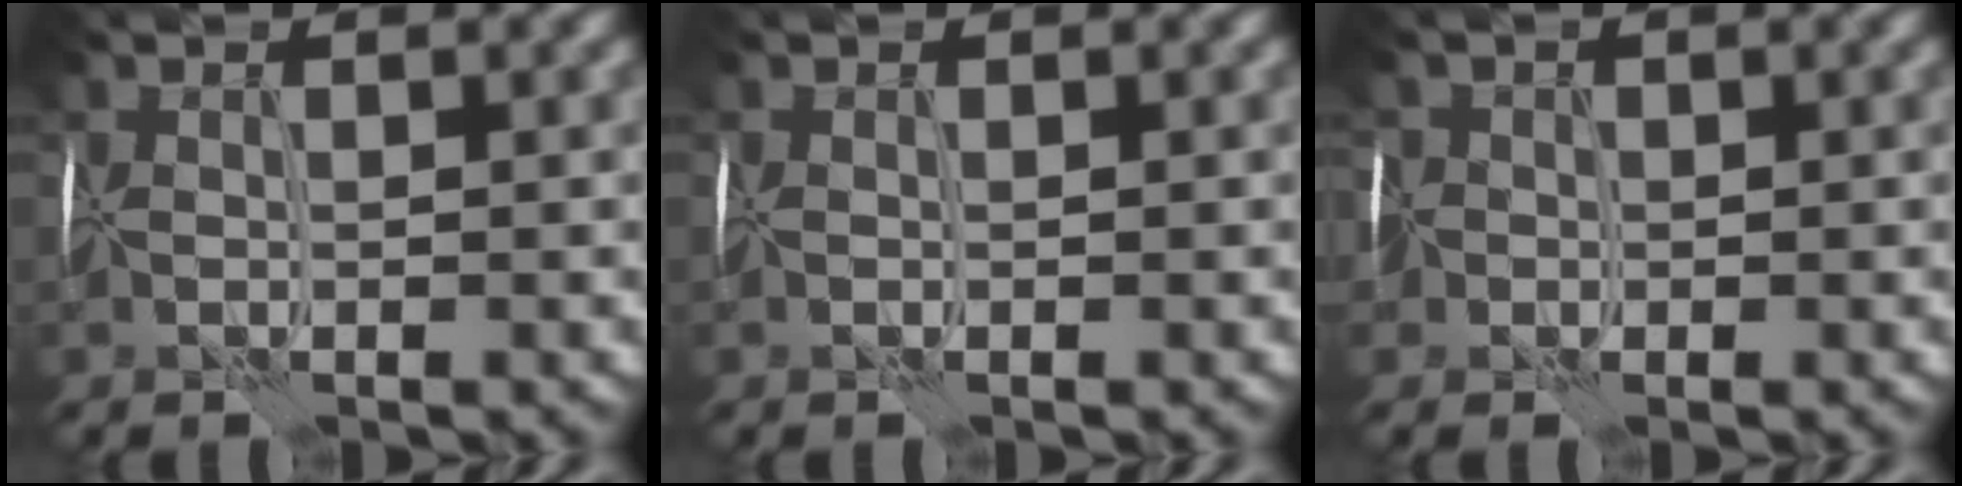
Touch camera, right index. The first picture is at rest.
{"total": 0.0}
{"total": 4.2, "force": [0.0, 3.6, 2.2], "torque": [-0.045, 0.023, -0.028]}